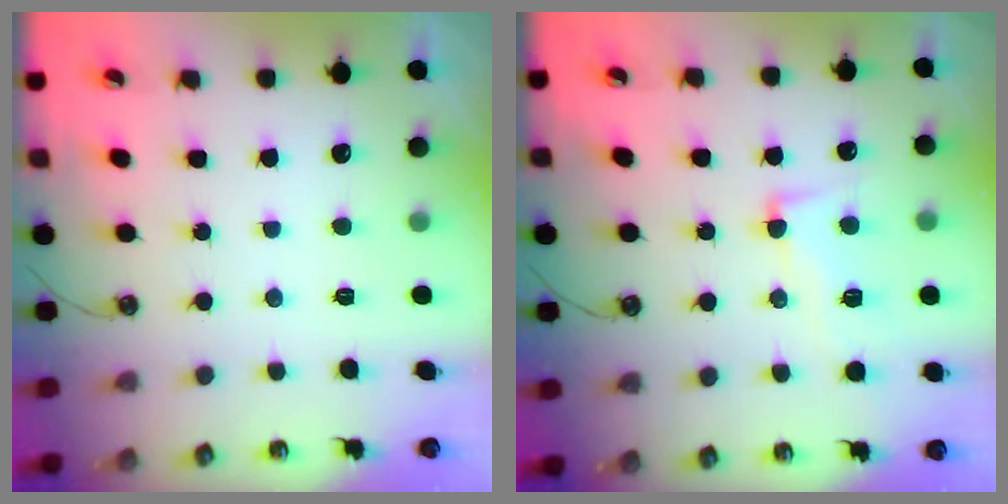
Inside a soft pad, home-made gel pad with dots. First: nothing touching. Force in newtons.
{"total": 4.7, "press": 4.4, "slide": 1.6}